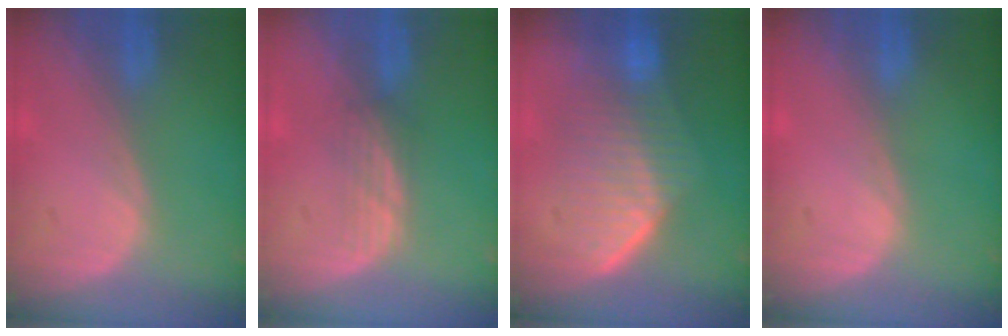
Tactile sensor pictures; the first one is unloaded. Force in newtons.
{"total": 2.7, "press": 2.5, "slide": 0.9}
{"total": 7.5, "press": 7.5, "slide": 0.4}
{"total": 0.0}